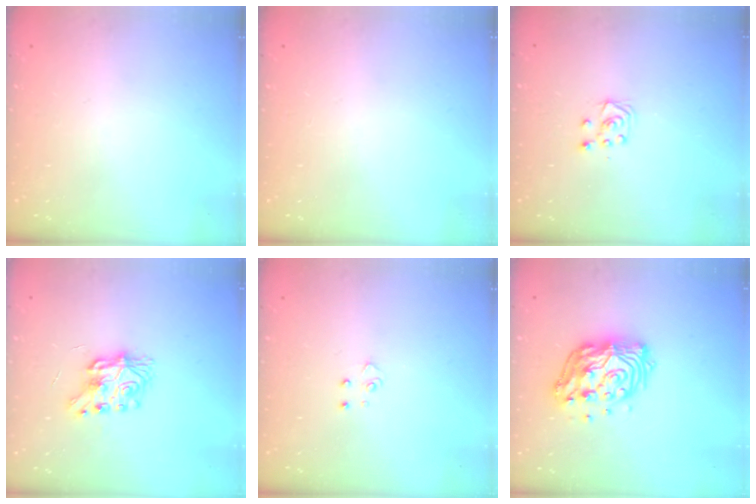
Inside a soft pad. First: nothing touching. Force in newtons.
{"total": 0.0}
{"total": 5.1, "press": 5.1, "slide": 0.4}
{"total": 7.8, "press": 7.8, "slide": 0.5}
{"total": 4.0, "press": 4.0, "slide": 0.4}
{"total": 13.4, "press": 13.3, "slide": 1.6}